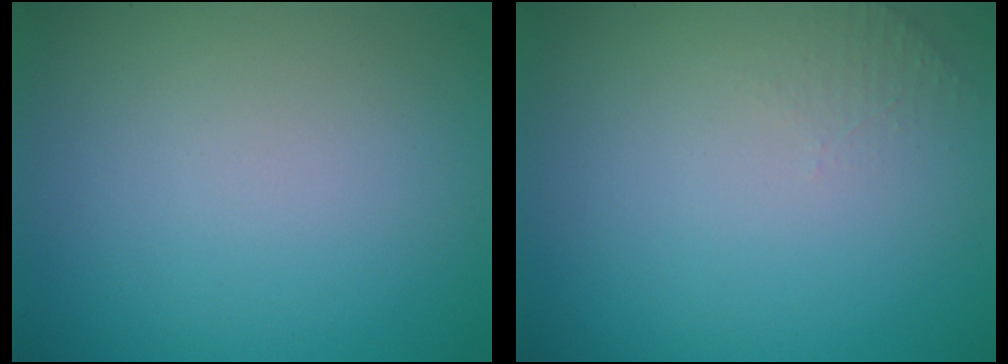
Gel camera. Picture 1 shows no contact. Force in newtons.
{"total": 1.0, "press": 0.9, "slide": 0.3}